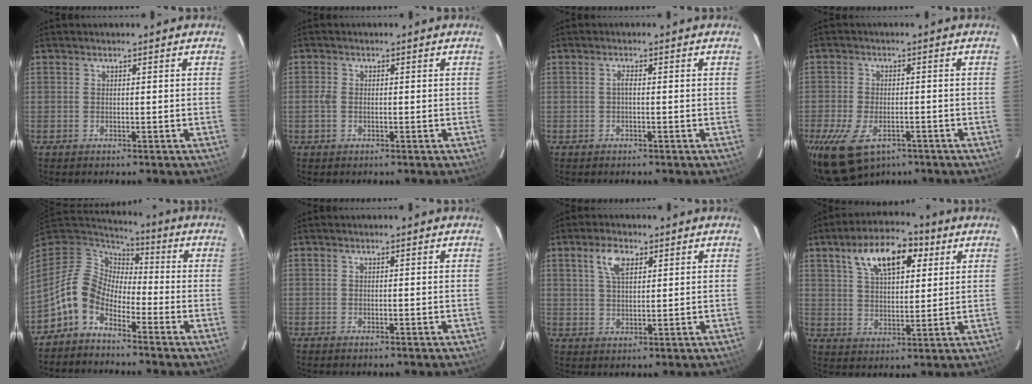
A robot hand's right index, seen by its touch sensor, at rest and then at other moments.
{"total": 1.9, "force": [-0.4, 1.2, 1.4], "torque": [-0.033, 0.002, -0.010]}
{"total": 0.8, "force": [-0.2, 0.2, 0.8], "torque": [-0.016, 0.005, -0.005]}
{"total": 9.4, "force": [-5.7, 5.2, 5.5], "torque": [-0.127, -0.025, -0.096]}
{"total": 9.4, "force": [-5.6, 5.7, 5.0], "torque": [-0.100, 0.020, -0.124]}
{"total": 0.0}
{"total": 5.2, "force": [2.5, 2.5, 3.8], "torque": [-0.069, 0.010, 0.047]}
{"total": 12.8, "force": [6.1, 6.0, 9.4], "torque": [-0.165, 0.028, 0.103]}